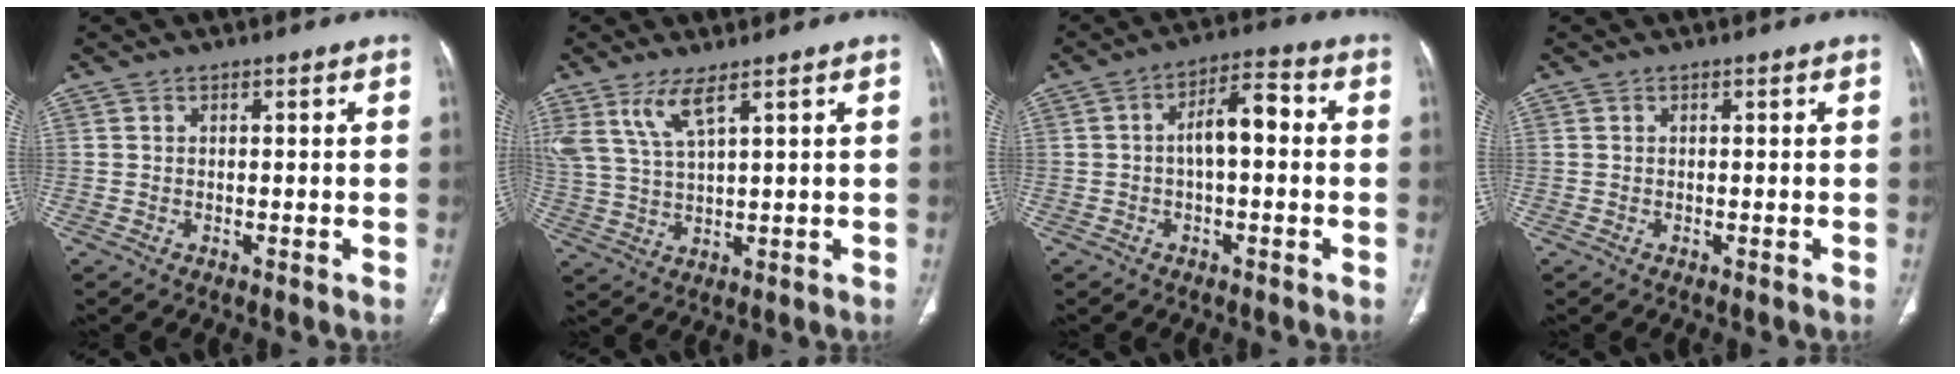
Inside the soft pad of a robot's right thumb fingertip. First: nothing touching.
{"total": 6.9, "force": [4.3, 1.5, 5.2], "torque": [-0.122, -0.018, 0.100]}
{"total": 7.3, "force": [-0.1, 3.3, 6.5], "torque": [-0.103, 0.034, -0.010]}
{"total": 0.0}